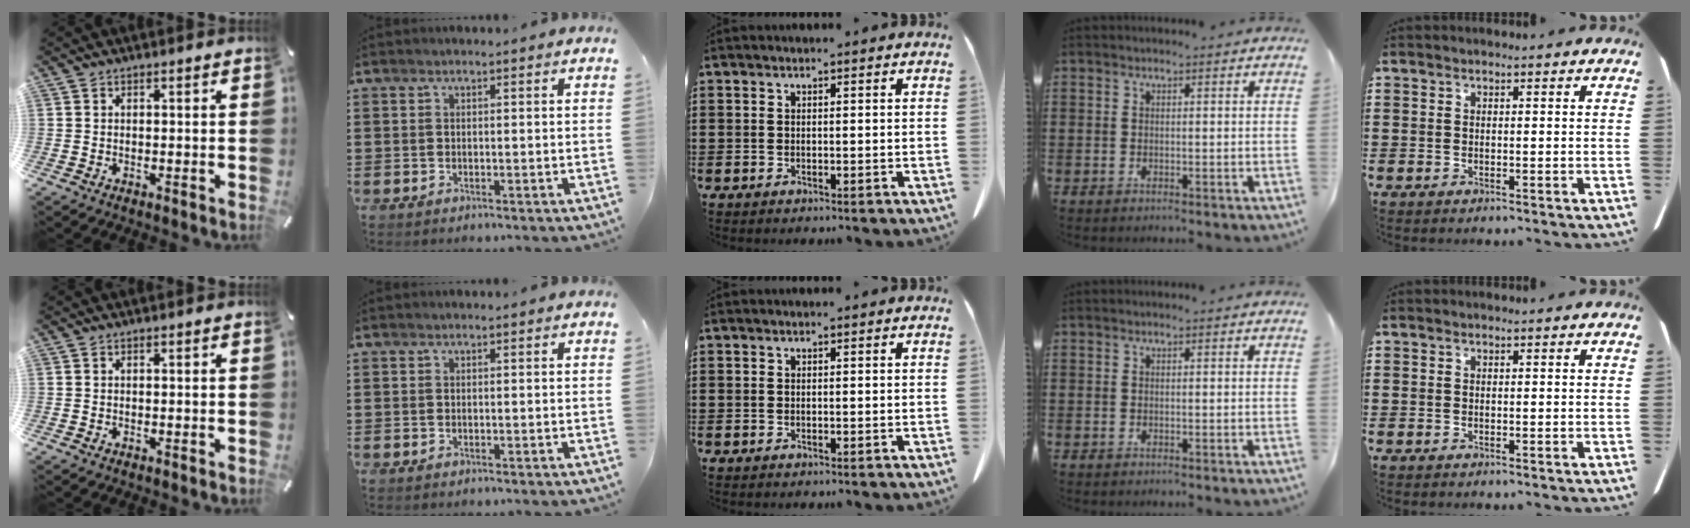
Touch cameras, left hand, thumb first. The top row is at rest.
{}